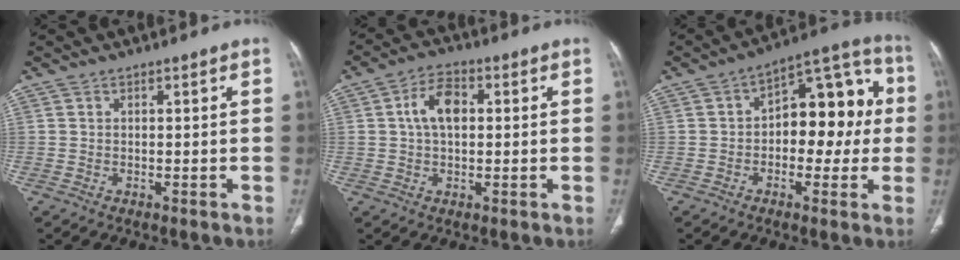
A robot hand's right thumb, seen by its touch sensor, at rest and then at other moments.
{"total": 6.9, "force": [1.1, 4.1, 5.4], "torque": [-0.095, 0.014, 0.016]}
{"total": 15.4, "force": [0.3, 9.1, 12.4], "torque": [-0.114, 0.048, -0.006]}